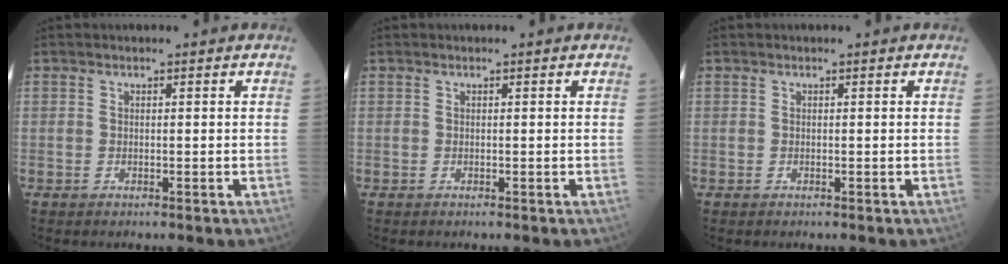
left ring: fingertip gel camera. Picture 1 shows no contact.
{"total": 0.0}
{"total": 0.0}